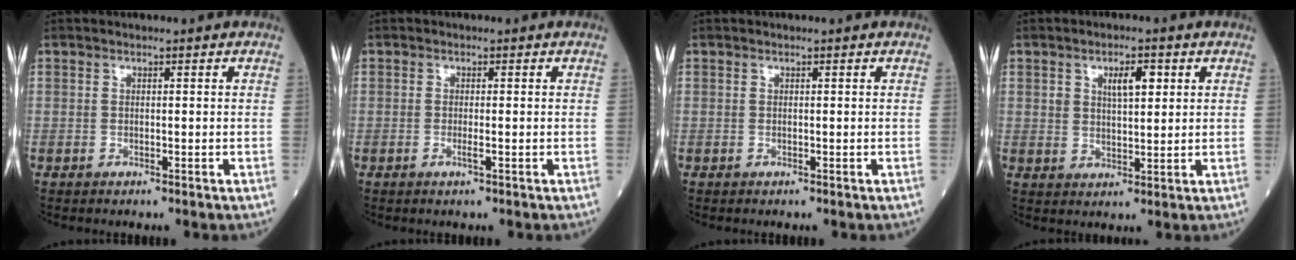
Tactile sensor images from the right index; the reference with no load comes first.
{"total": 1.2, "force": [-0.5, 0.0, 1.2], "torque": [-0.024, -0.003, -0.008]}
{"total": 0.0}
{"total": 4.8, "force": [2.0, 2.0, 3.8], "torque": [-0.064, 0.005, 0.036]}